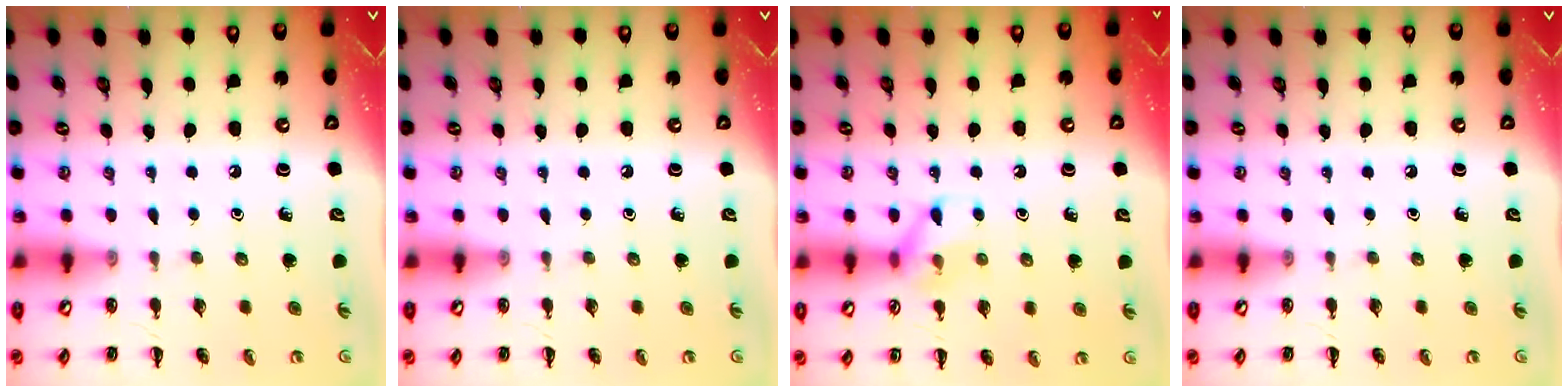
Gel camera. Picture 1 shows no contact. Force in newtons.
{"total": 0.0}
{"total": 8.3, "press": 8.2, "slide": 1.3}
{"total": 0.0}